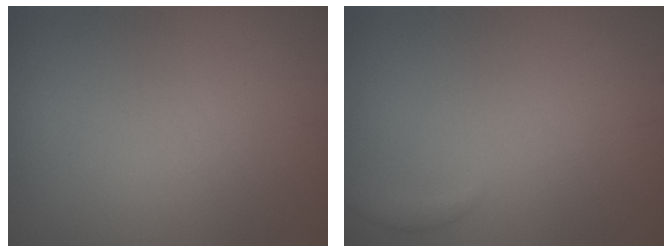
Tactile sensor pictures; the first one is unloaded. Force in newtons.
{"total": 1.1, "press": 1.1, "slide": 0.1}